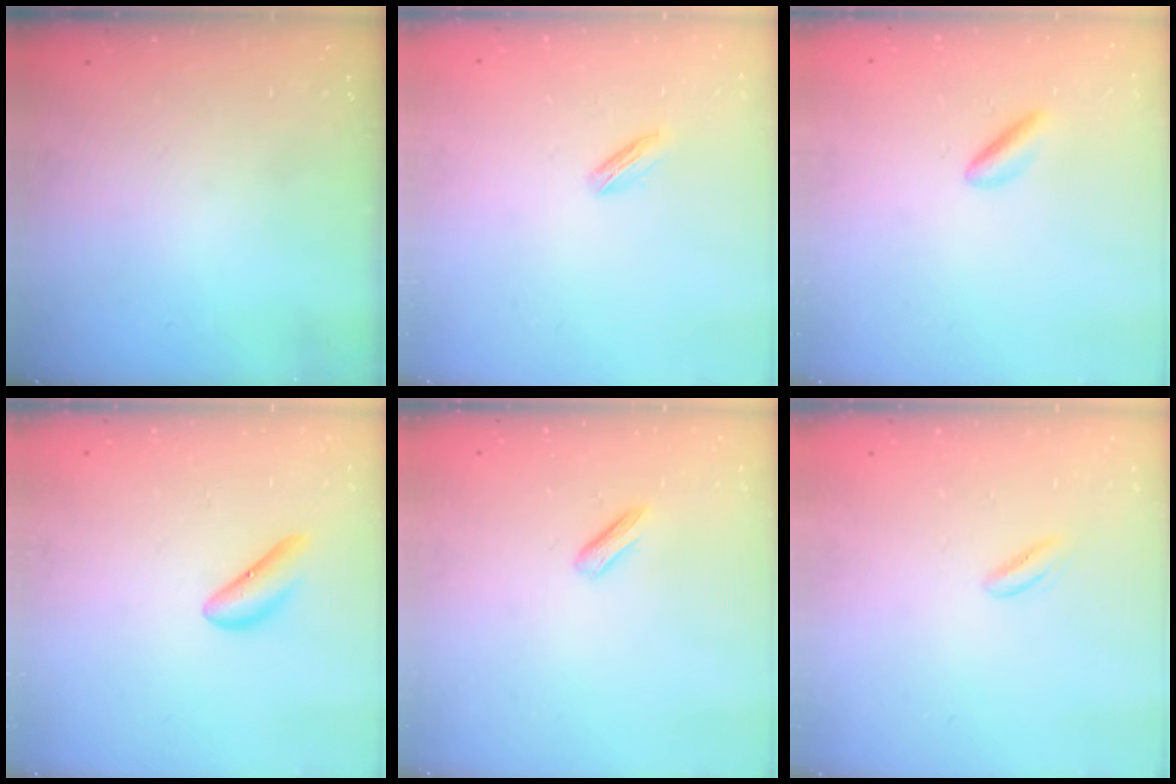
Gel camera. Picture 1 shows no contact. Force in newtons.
{"total": 2.6, "press": 2.5, "slide": 0.7}
{"total": 2.1, "press": 2.0, "slide": 0.8}
{"total": 6.2, "press": 6.1, "slide": 0.5}
{"total": 2.8, "press": 2.7, "slide": 0.9}
{"total": 2.7, "press": 2.6, "slide": 0.8}